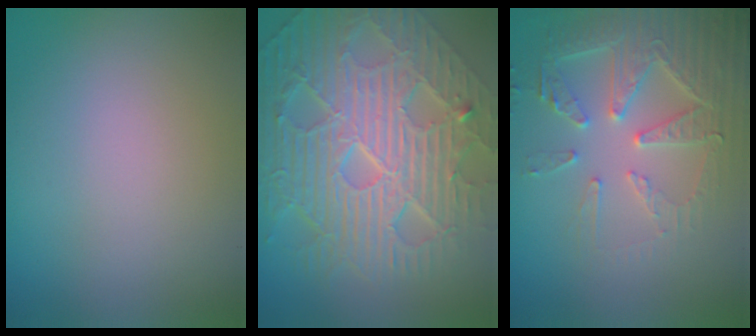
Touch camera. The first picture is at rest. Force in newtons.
{"total": 11.5, "press": 7.6, "slide": 8.6}
{"total": 4.8, "press": 4.6, "slide": 1.5}